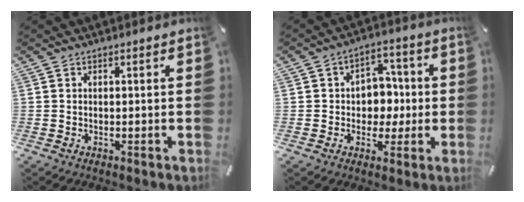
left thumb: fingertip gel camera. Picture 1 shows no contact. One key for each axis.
{"total": 7.7, "fx": -0.6, "fy": 7.0, "fz": 3.2, "tx": -0.032, "ty": 0.008, "tz": -0.012}